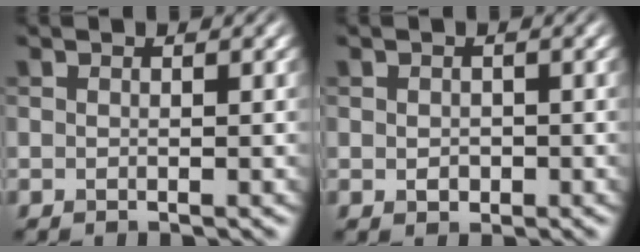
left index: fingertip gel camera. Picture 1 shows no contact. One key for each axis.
{"total": 1.0, "fx": -0.1, "fy": 0.8, "fz": 0.6, "tx": -0.009, "ty": -0.004, "tz": -0.002}